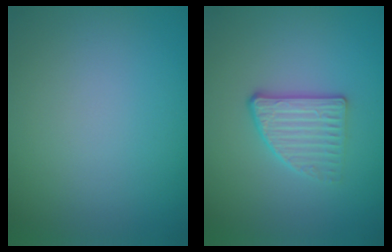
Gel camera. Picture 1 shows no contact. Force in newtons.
{"total": 2.9, "press": 2.5, "slide": 1.4}